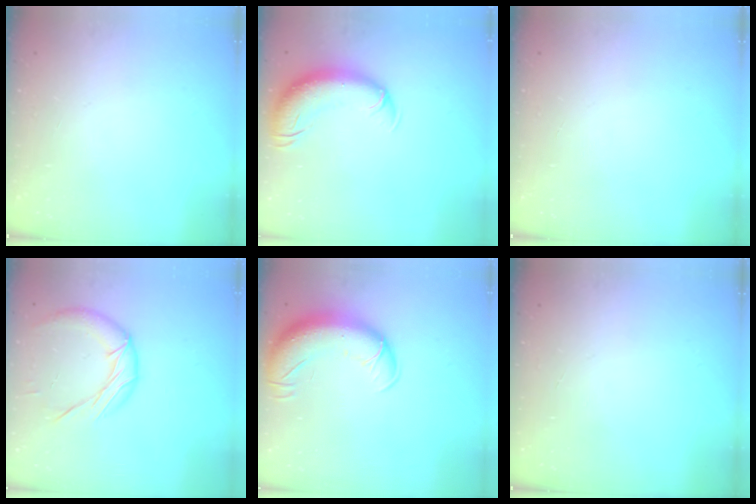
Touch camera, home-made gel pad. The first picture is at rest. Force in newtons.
{"total": 11.3, "press": 10.9, "slide": 3.0}
{"total": 0.0}
{"total": 13.1, "press": 13.0, "slide": 1.0}
{"total": 15.0, "press": 14.6, "slide": 3.6}
{"total": 0.0}